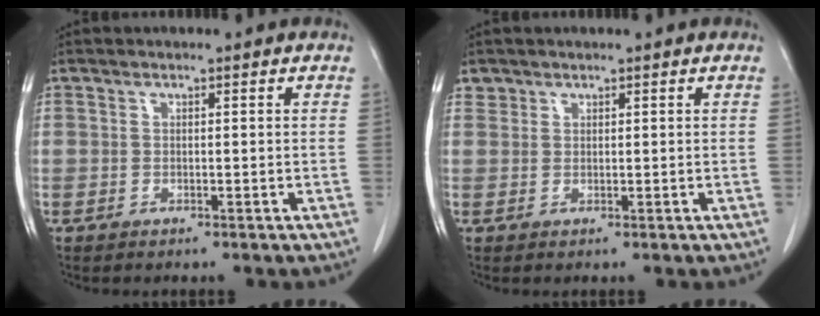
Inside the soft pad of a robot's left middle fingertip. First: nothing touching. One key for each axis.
{"total": 1.0, "fx": 0.7, "fy": 0.7, "fz": -0.1, "tx": 0.009, "ty": 0.004, "tz": 0.012}